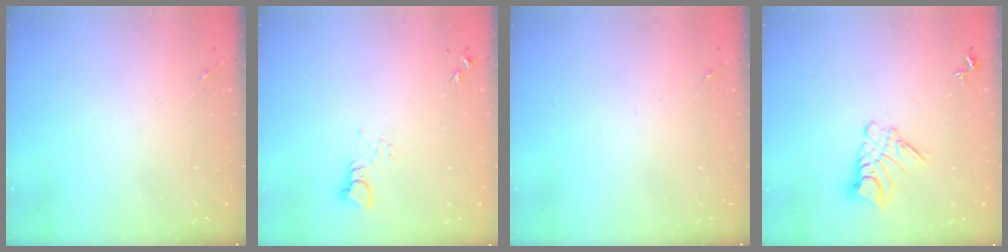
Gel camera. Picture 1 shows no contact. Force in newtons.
{"total": 3.3, "press": 3.3, "slide": 0.4}
{"total": 0.0}
{"total": 9.7, "press": 9.7, "slide": 0.9}